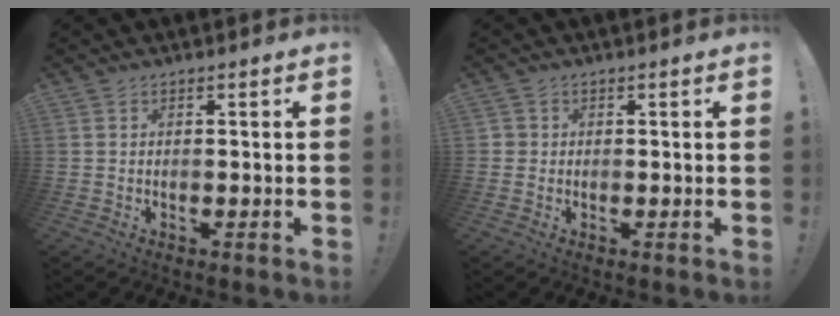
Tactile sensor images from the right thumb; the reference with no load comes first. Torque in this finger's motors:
{"motor_torque": [-0.04, 0.13, 0.13, -0.04, 0.00]}